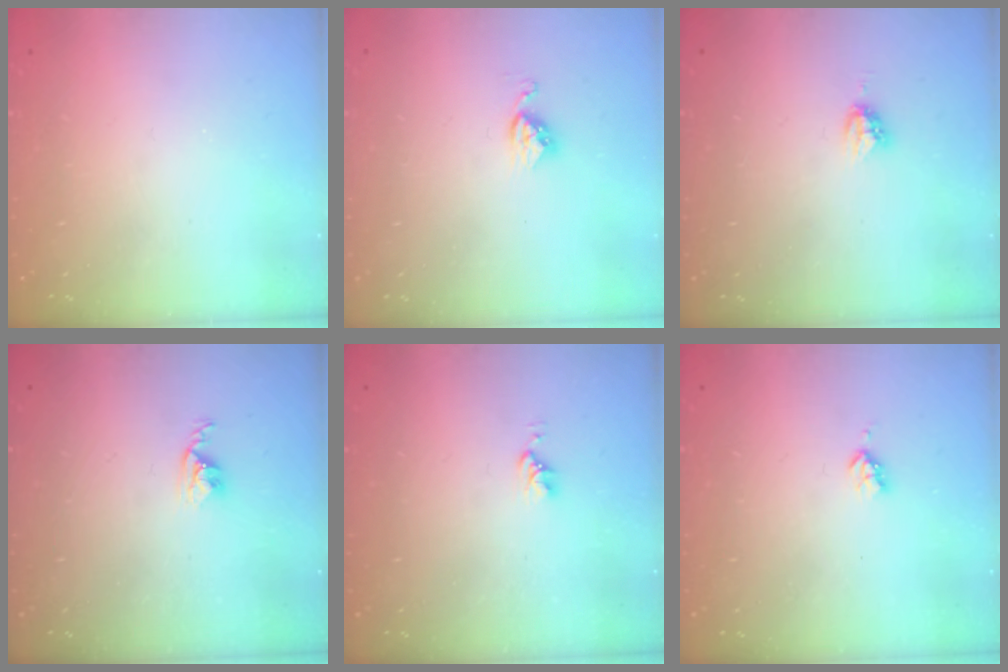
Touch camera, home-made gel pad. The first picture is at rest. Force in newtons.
{"total": 3.5, "press": 3.5, "slide": 0.5}
{"total": 3.4, "press": 3.4, "slide": 0.4}
{"total": 2.9, "press": 2.9, "slide": 0.4}
{"total": 3.0, "press": 3.0, "slide": 0.4}
{"total": 2.9, "press": 2.9, "slide": 0.5}